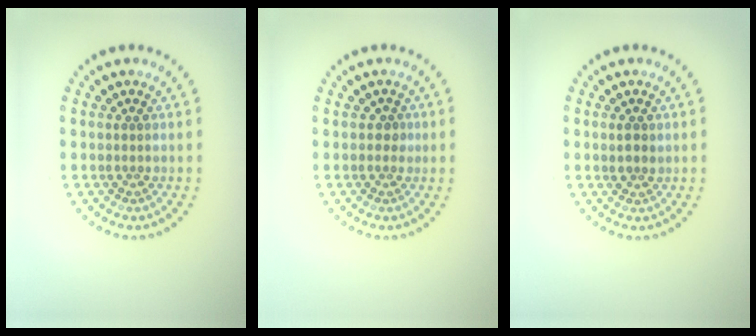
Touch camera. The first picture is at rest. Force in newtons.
{"total": 0.9, "press": 0.7, "slide": 0.5}
{"total": 1.3, "press": 1.3, "slide": 0.4}